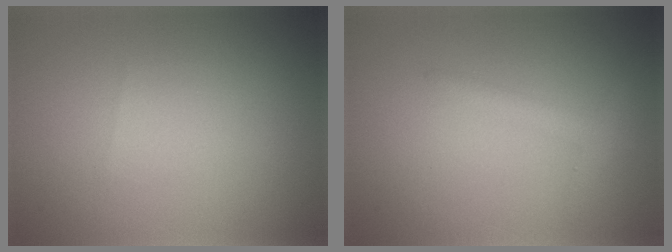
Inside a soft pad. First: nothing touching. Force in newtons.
{"total": 2.0, "press": 2.0, "slide": 0.1}